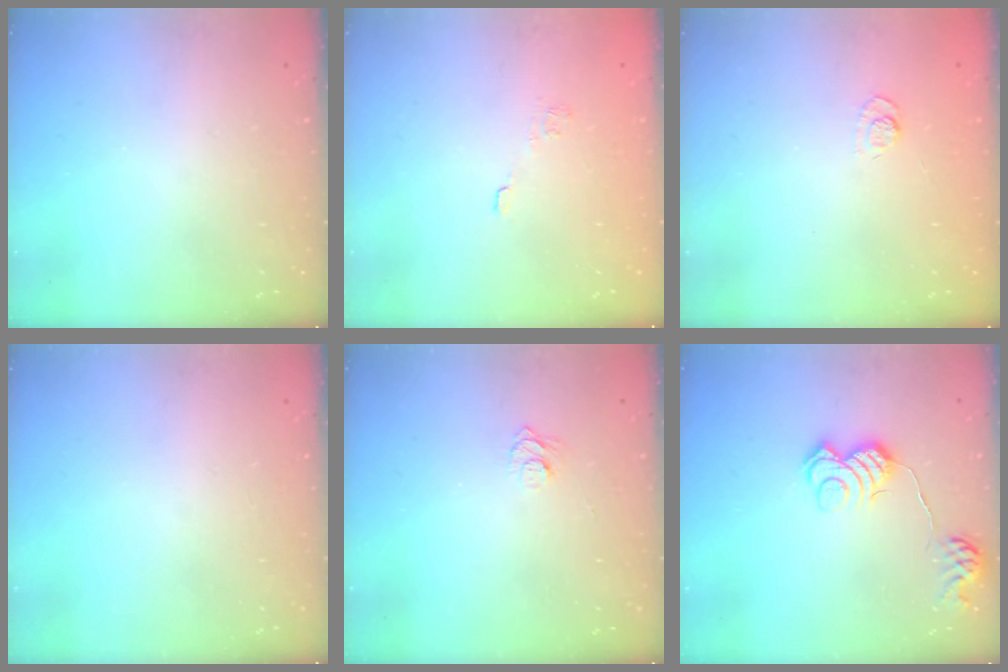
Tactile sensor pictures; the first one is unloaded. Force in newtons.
{"total": 6.5, "press": 6.4, "slide": 1.1}
{"total": 3.6, "press": 3.3, "slide": 1.4}
{"total": 0.0}
{"total": 5.8, "press": 5.7, "slide": 0.7}
{"total": 11.4, "press": 11.4, "slide": 0.5}